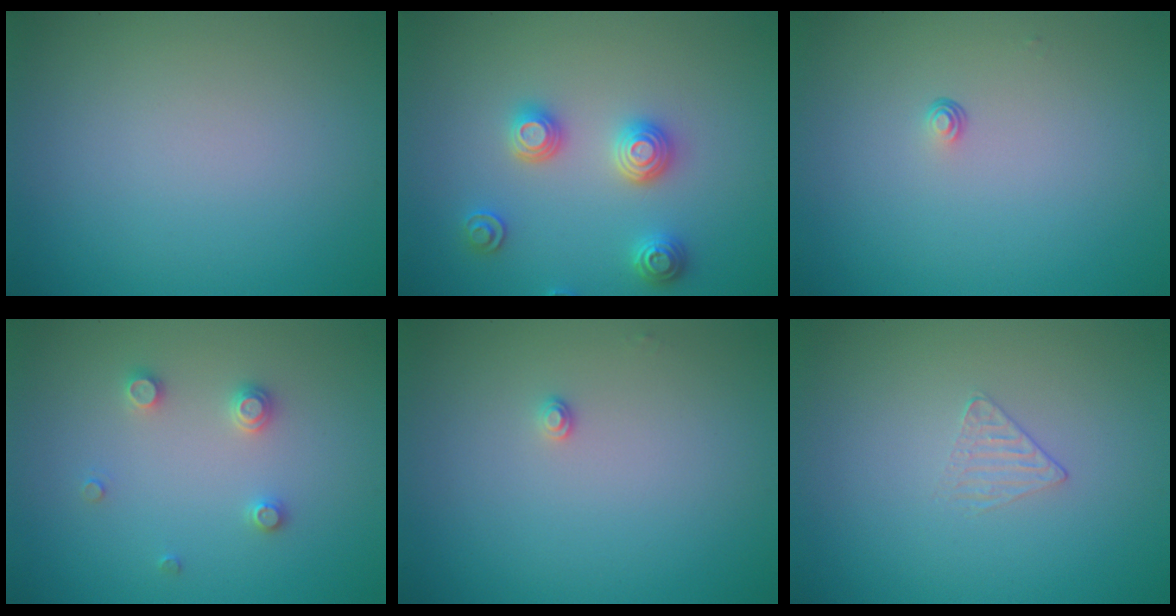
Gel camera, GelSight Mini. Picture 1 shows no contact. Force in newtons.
{"total": 3.1, "press": 3.0, "slide": 0.4}
{"total": 0.6, "press": 0.3, "slide": 0.5}
{"total": 1.8, "press": 1.7, "slide": 0.3}
{"total": 0.8, "press": 0.8, "slide": 0.0}
{"total": 1.0, "press": 0.3, "slide": 0.9}